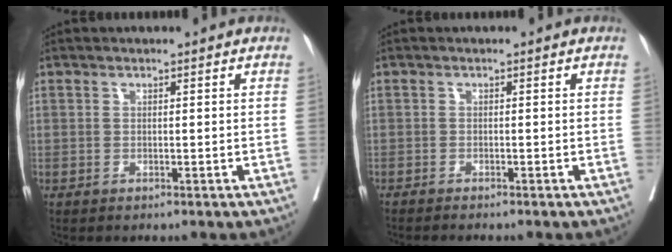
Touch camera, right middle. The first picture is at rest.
{"total": 2.2, "force": [-1.9, 0.0, 0.9], "torque": [-0.018, -0.004, -0.027]}